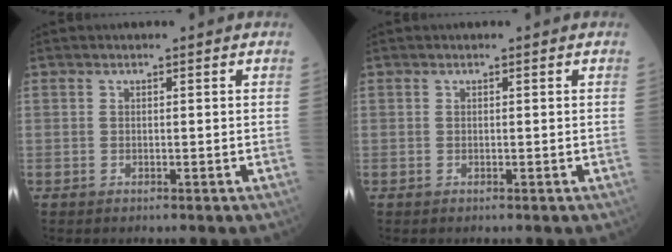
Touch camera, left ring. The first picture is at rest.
{"total": 0.0}